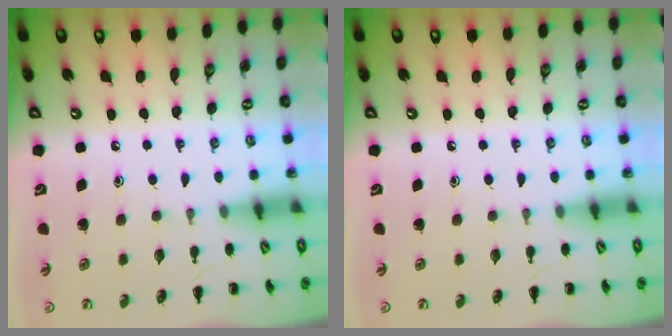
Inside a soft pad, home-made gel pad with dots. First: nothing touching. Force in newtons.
{"total": 0.0}